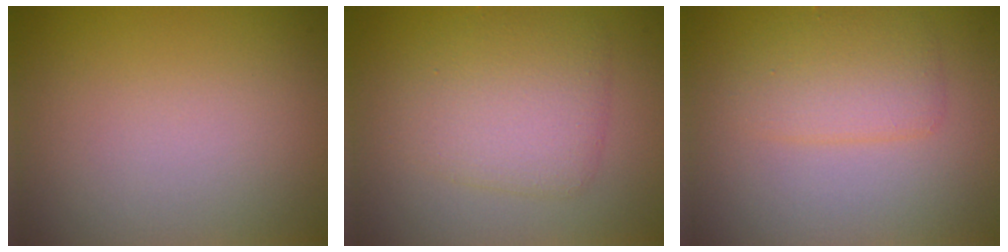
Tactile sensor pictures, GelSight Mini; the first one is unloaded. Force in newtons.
{"total": 4.2, "press": 4.2, "slide": 0.1}
{"total": 2.9, "press": 2.9, "slide": 0.2}